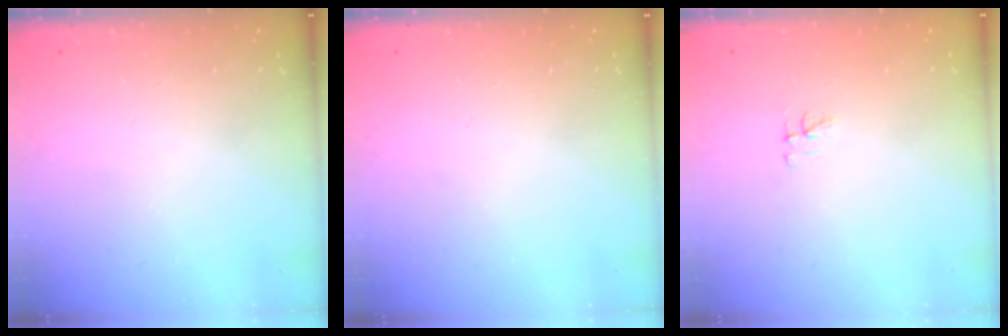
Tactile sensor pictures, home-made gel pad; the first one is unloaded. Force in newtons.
{"total": 0.0}
{"total": 3.1, "press": 3.1, "slide": 0.4}